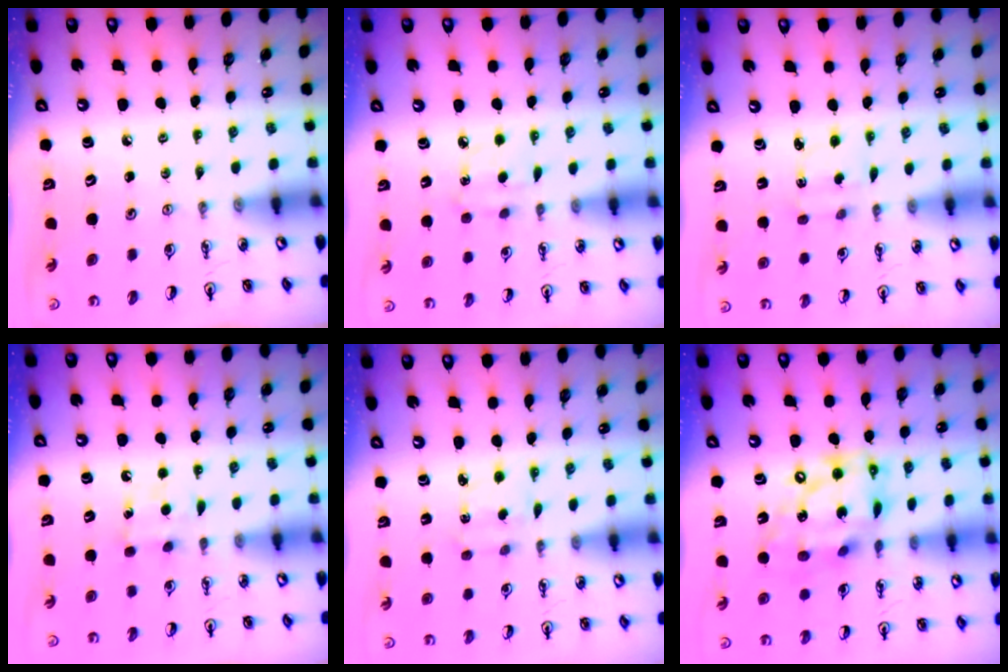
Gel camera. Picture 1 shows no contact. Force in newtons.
{"total": 7.6, "press": 7.6, "slide": 0.6}
{"total": 2.1, "press": 2.0, "slide": 0.6}
{"total": 7.6, "press": 7.5, "slide": 0.8}
{"total": 1.9, "press": 1.7, "slide": 0.8}
{"total": 16.3, "press": 16.3, "slide": 1.1}